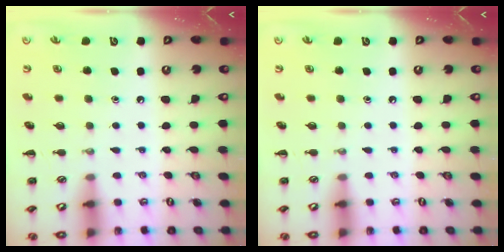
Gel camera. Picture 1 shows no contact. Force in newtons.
{"total": 0.0}